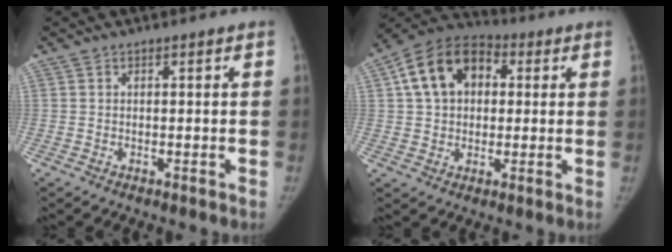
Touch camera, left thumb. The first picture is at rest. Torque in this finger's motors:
{"motor_torque": [-0.09, 0.55, 0.44, 0.36, 0.12]}